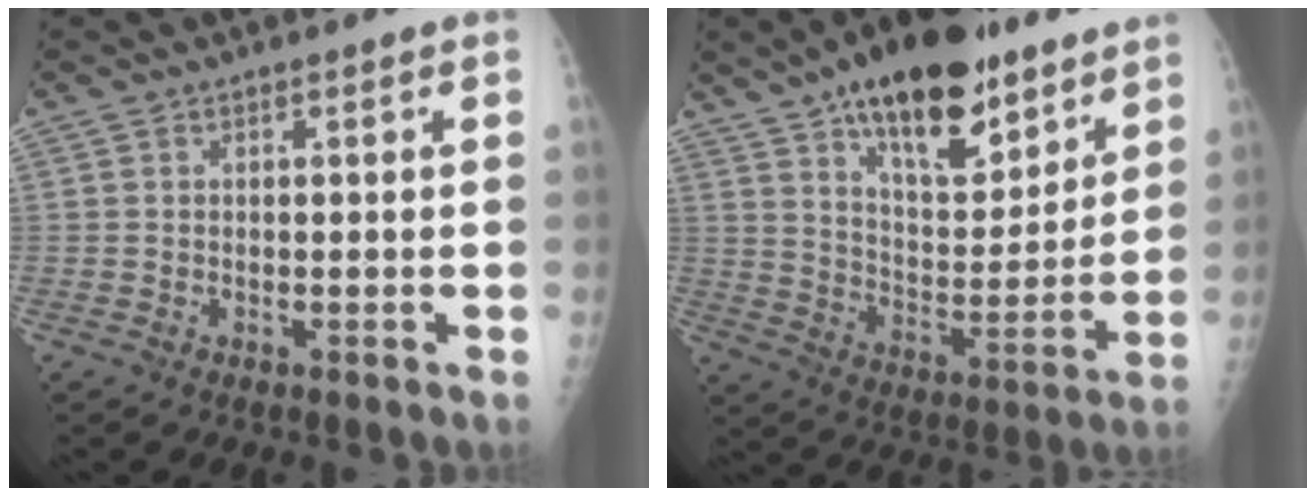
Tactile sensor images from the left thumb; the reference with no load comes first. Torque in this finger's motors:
{"motor_torque": [1.01, 0.97, 1.23, -1.54, 0.18]}